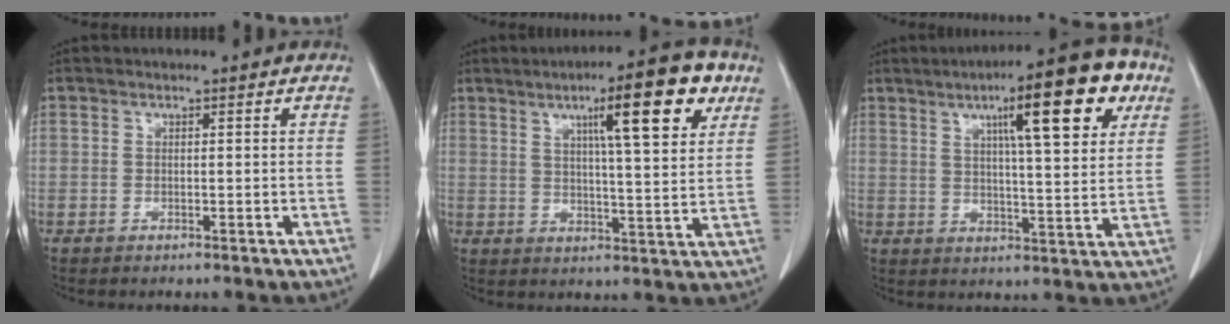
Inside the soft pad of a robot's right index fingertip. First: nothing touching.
{"total": 14.1, "force": [6.9, 1.4, 12.2], "torque": [-0.178, 0.010, 0.095]}
{"total": 16.5, "force": [7.7, 2.3, 14.5], "torque": [-0.201, 0.017, 0.104]}